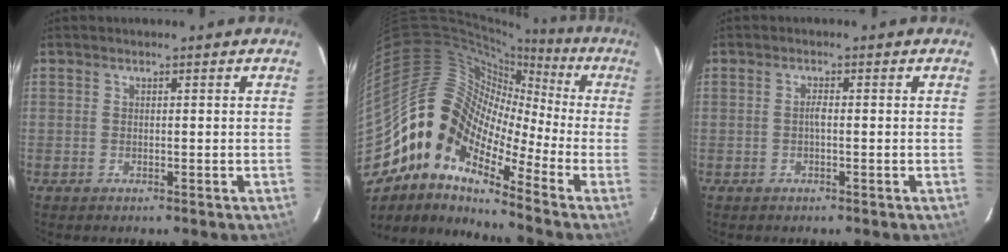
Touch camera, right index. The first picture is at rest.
{"total": 14.2, "force": [-6.4, 8.4, 9.5], "torque": [-0.150, 0.013, -0.147]}
{"total": 1.1, "force": [-0.3, 0.2, 1.0], "torque": [-0.021, 0.005, -0.007]}